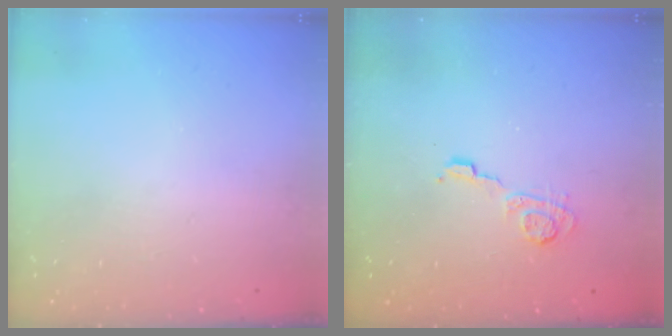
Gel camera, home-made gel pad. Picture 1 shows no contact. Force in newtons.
{"total": 4.9, "press": 4.9, "slide": 0.3}